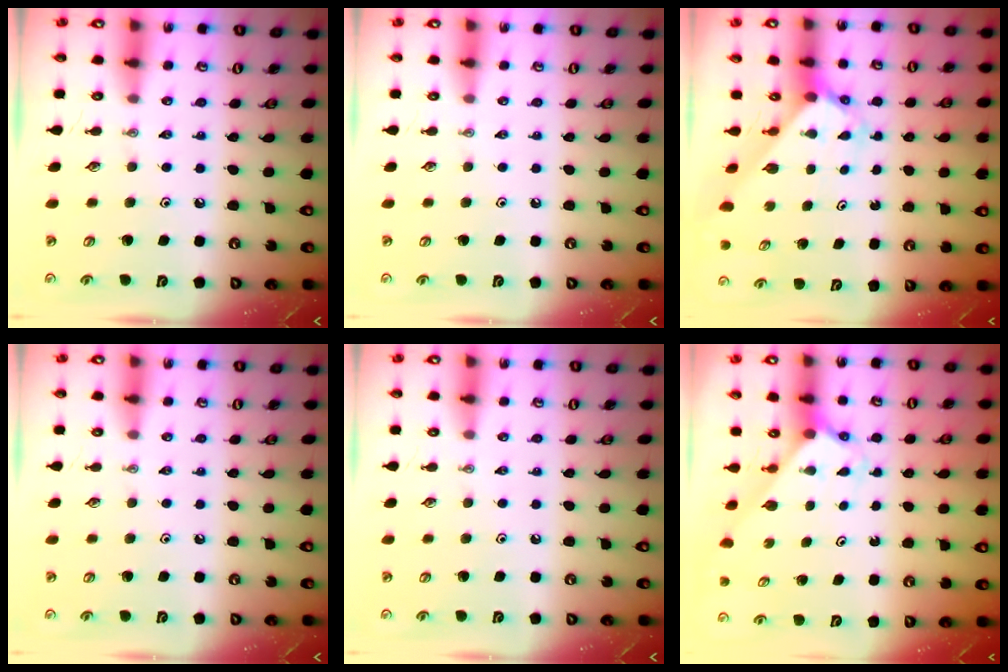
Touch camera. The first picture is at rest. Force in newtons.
{"total": 0.0}
{"total": 2.4, "press": 2.4, "slide": 0.3}
{"total": 0.0}
{"total": 0.0}
{"total": 2.1, "press": 2.1, "slide": 0.1}